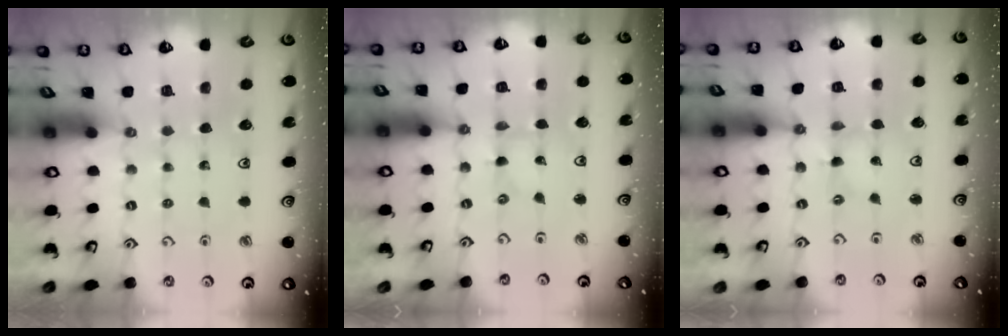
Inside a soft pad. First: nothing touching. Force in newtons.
{"total": 0.0}
{"total": 0.0}